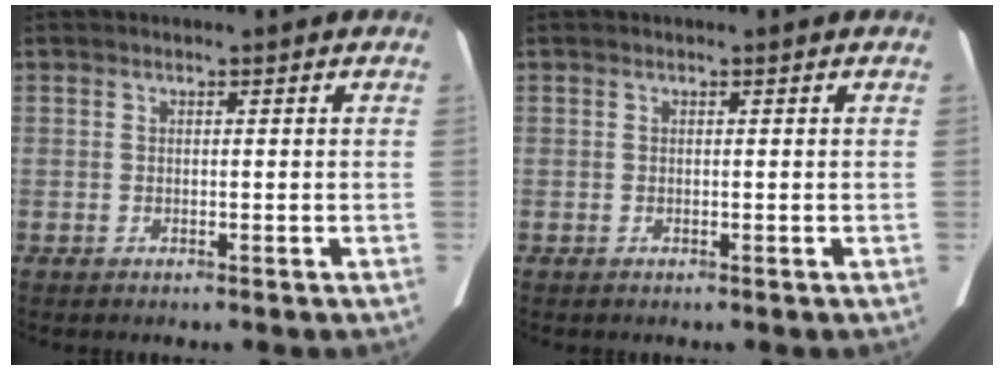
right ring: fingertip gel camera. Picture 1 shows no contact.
{"total": 0.0}